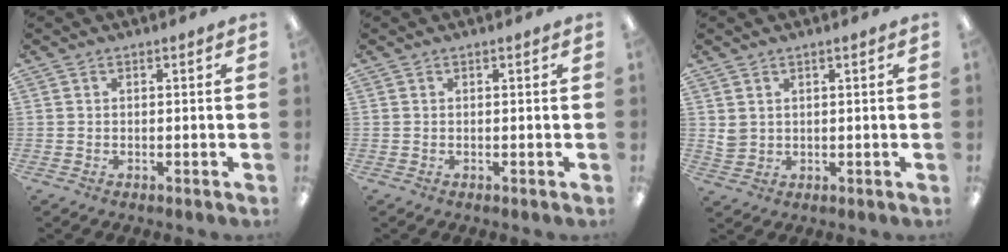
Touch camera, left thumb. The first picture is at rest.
{"total": 0.0}
{"total": 2.6, "force": [1.4, 2.1, 0.6], "torque": [-0.008, -0.003, 0.026]}